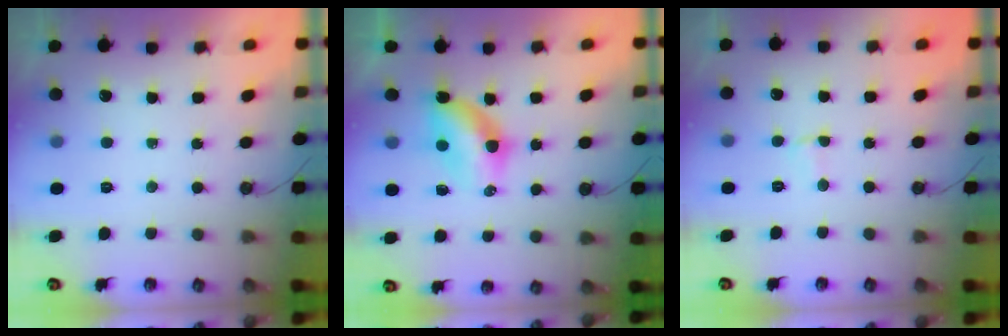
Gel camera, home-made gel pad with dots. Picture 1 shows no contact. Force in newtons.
{"total": 6.5, "press": 6.4, "slide": 0.6}
{"total": 2.8, "press": 2.7, "slide": 0.5}